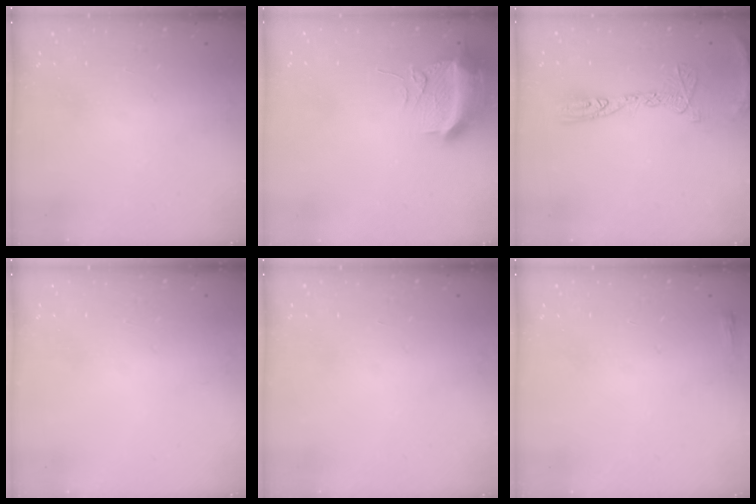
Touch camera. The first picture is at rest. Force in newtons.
{"total": 11.6, "press": 11.5, "slide": 1.3}
{"total": 12.9, "press": 12.8, "slide": 1.2}
{"total": 0.0}
{"total": 0.0}
{"total": 2.0, "press": 2.0, "slide": 0.5}